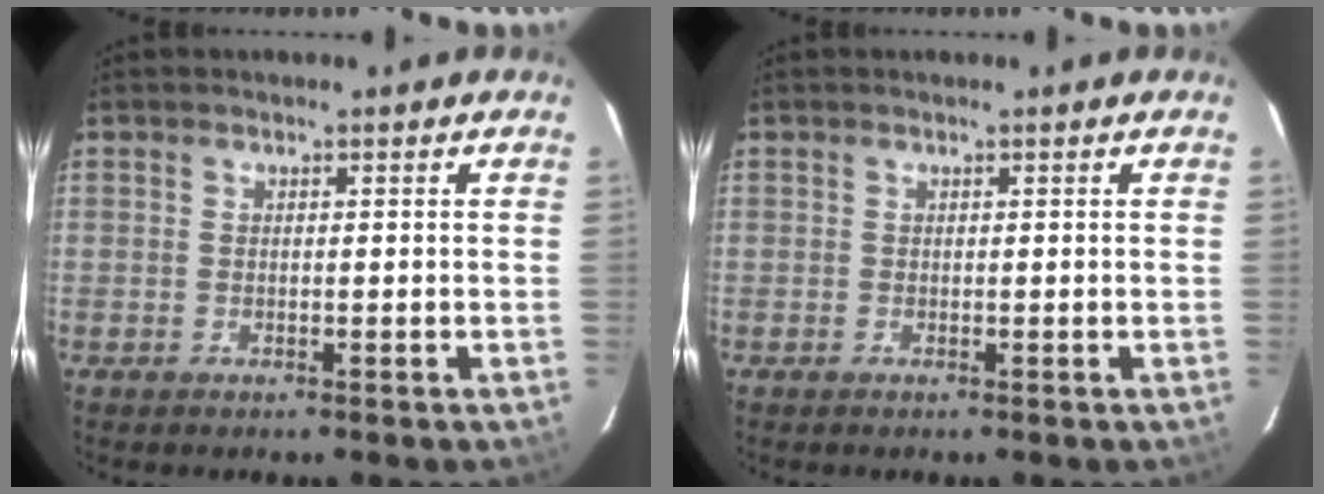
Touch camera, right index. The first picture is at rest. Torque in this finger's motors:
{"motor_torque": [0.05, 0.12, 0.01, -0.01]}